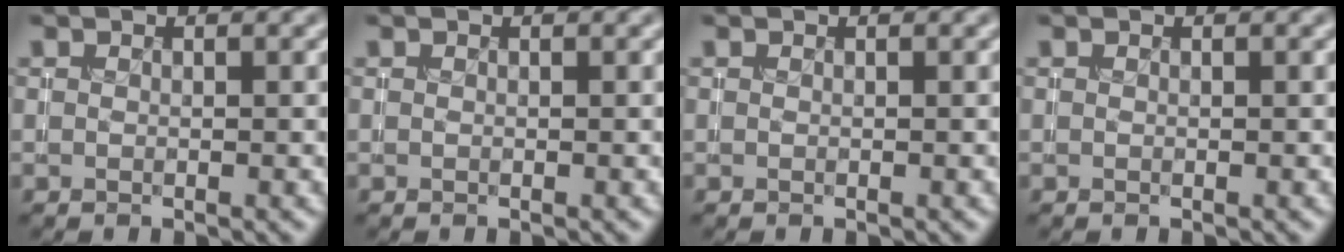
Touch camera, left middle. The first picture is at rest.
{"total": 0.0}
{"total": 0.0}
{"total": 0.0}